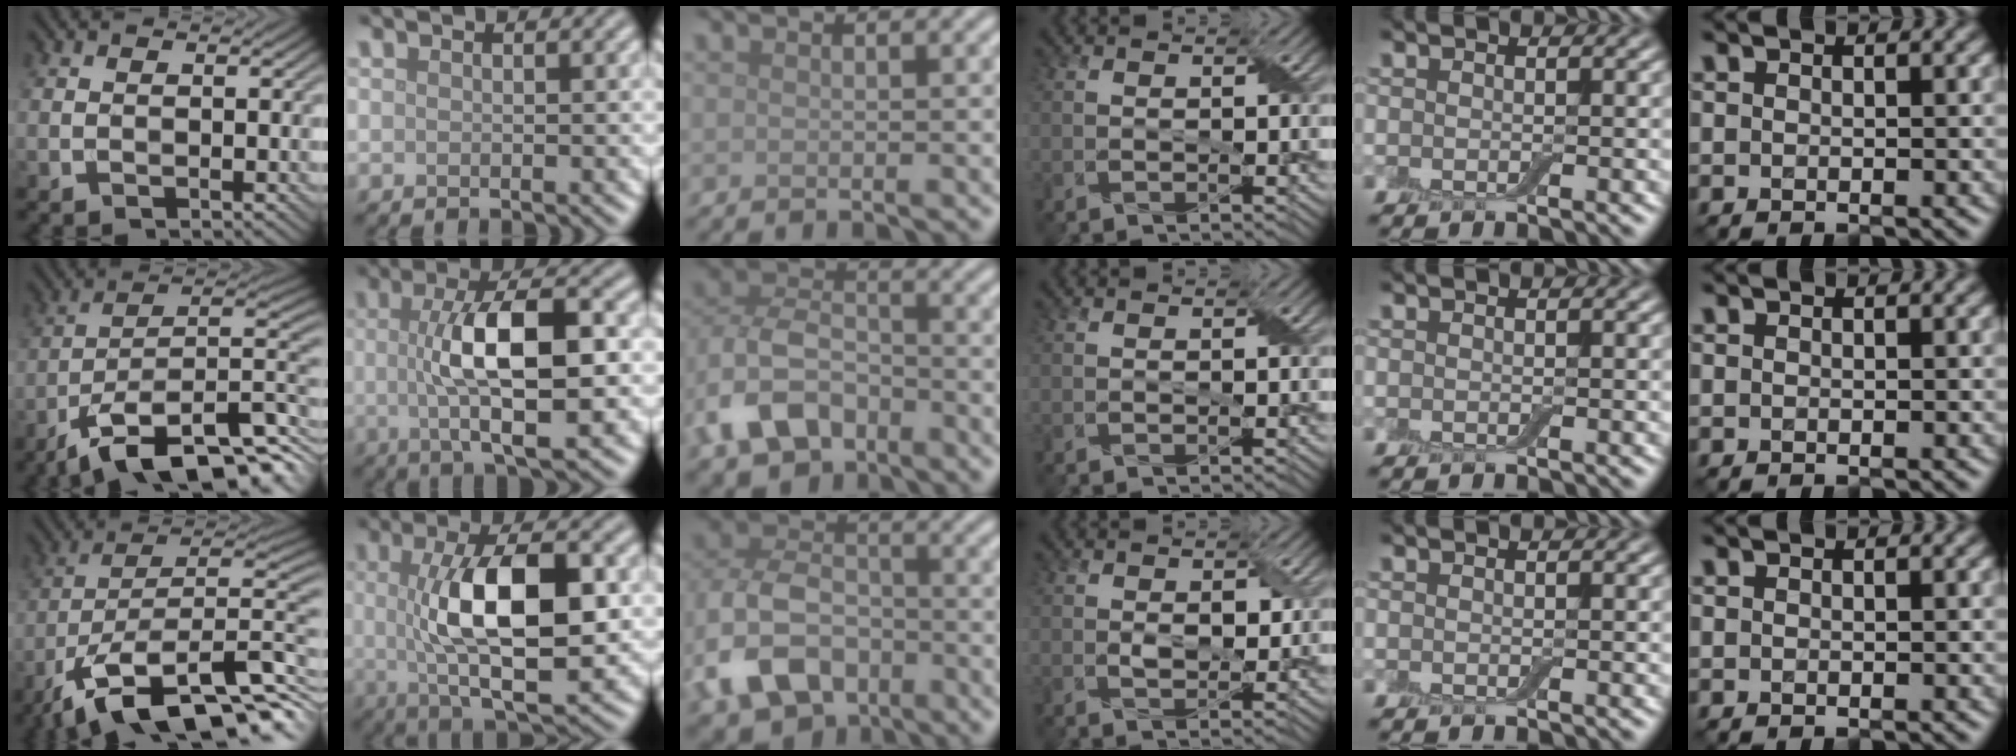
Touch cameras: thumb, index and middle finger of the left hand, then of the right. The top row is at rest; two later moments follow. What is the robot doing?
{"motion": "wrap", "object": "adhesive wrap"}